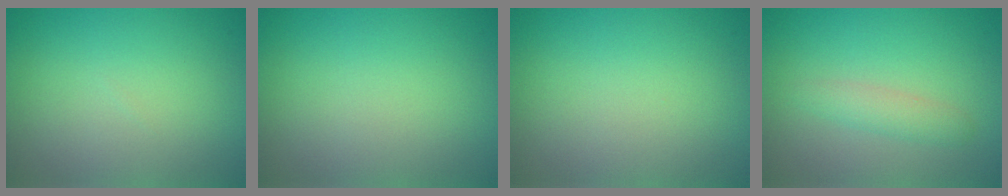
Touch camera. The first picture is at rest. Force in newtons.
{"total": 0.0}
{"total": 0.0}
{"total": 1.8, "press": 1.8, "slide": 0.0}